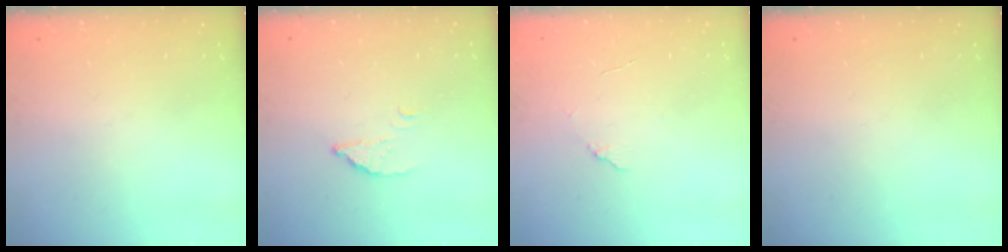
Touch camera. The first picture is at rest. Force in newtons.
{"total": 2.7, "press": 2.7, "slide": 0.3}
{"total": 5.3, "press": 5.3, "slide": 0.4}
{"total": 0.0}